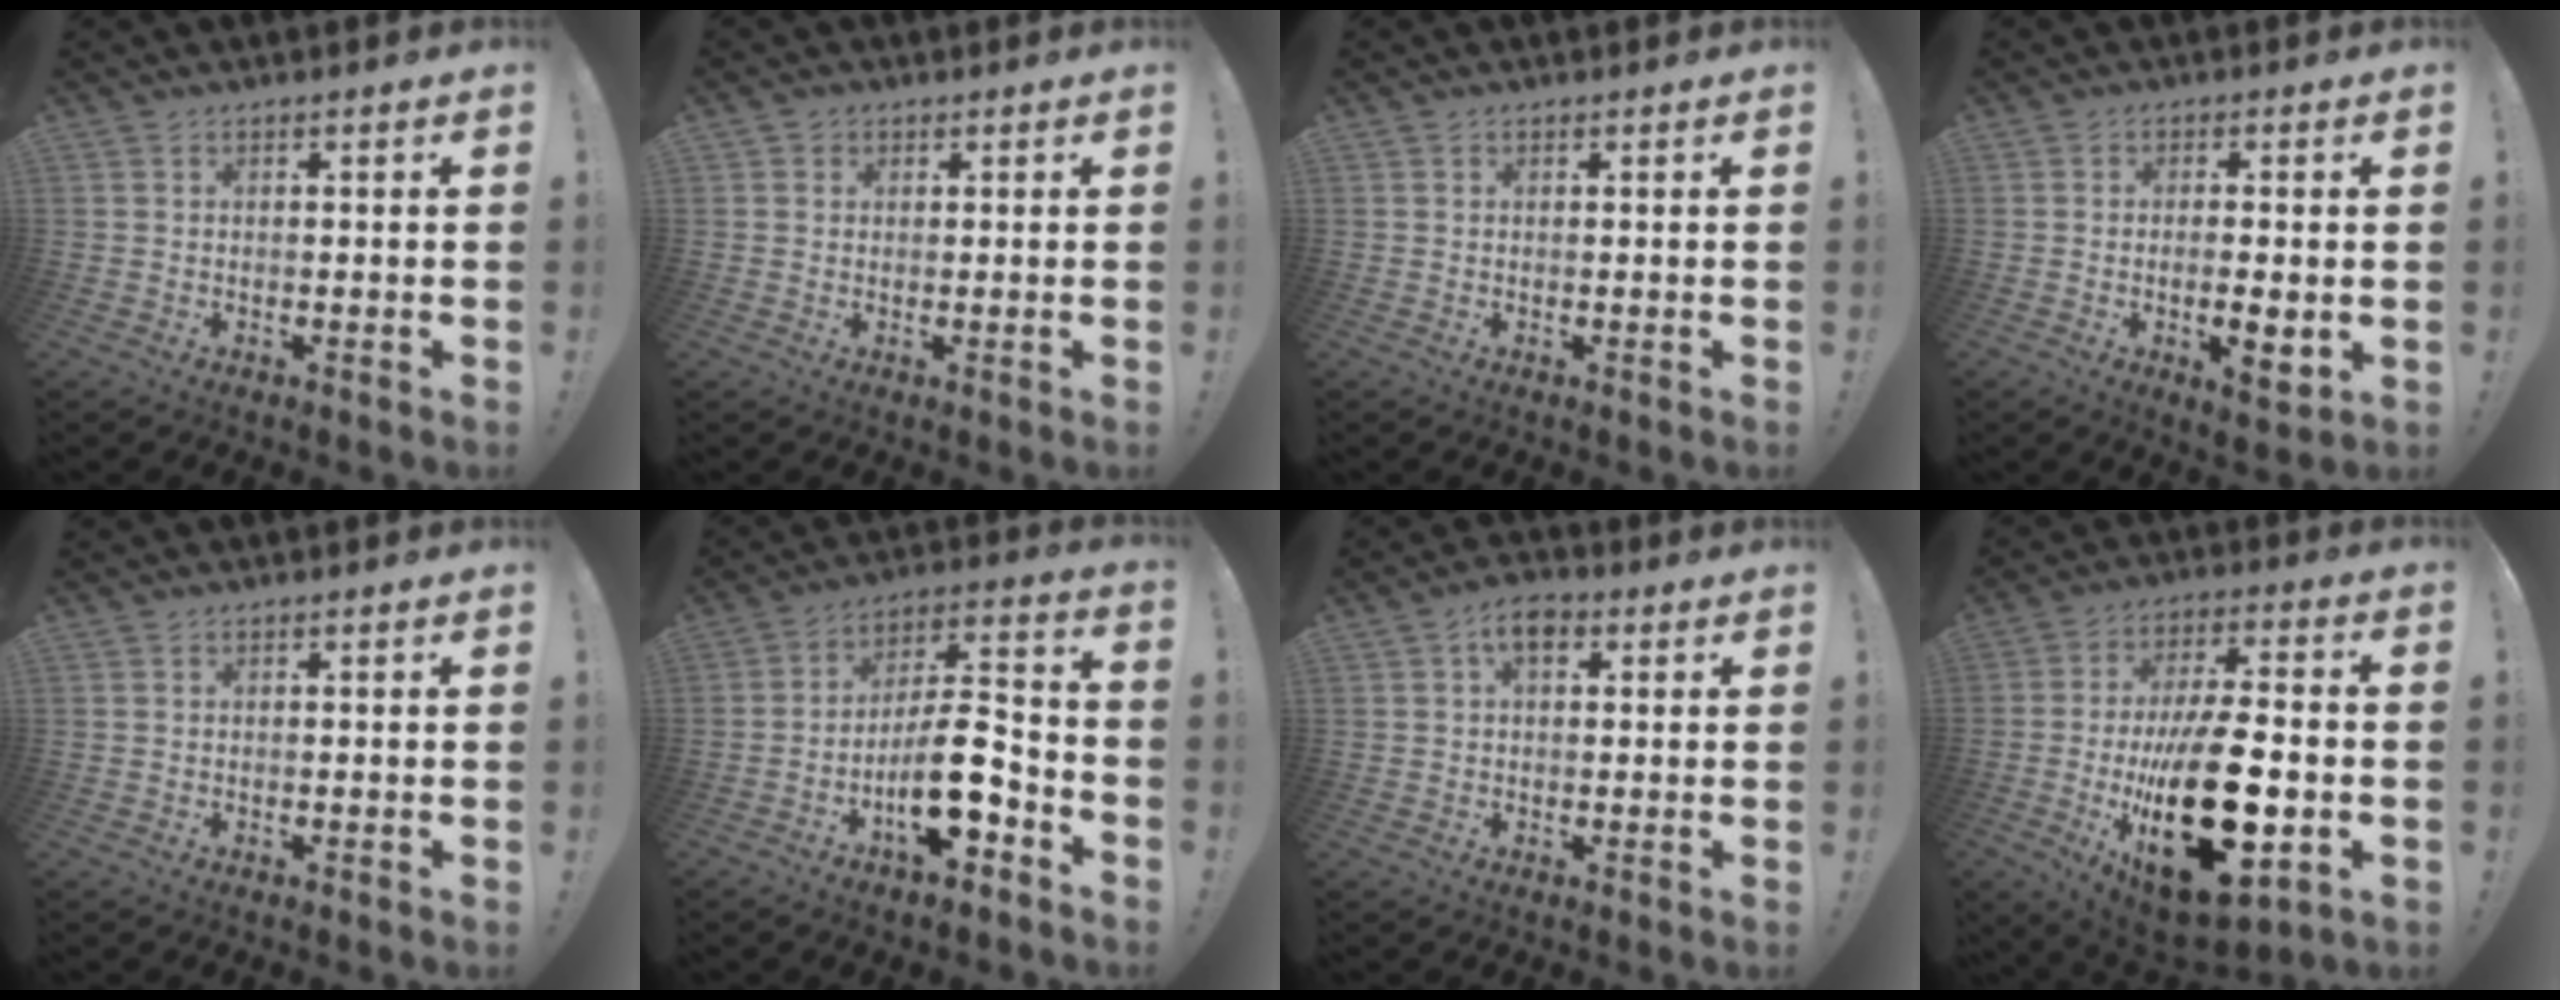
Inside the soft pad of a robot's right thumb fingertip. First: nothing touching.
{"total": 1.5, "force": [0.6, 1.4, 0.2], "torque": [-0.001, 0.001, 0.009]}
{"total": 0.0}
{"total": 6.6, "force": [-1.3, 1.9, 6.2], "torque": [-0.080, -0.002, -0.019]}
{"total": 0.0}
{"total": 16.0, "force": [-6.7, 5.9, 13.2], "torque": [-0.225, 0.042, -0.105]}
{"total": 5.4, "force": [1.8, 3.1, 4.0], "torque": [-0.066, 0.005, 0.030]}
{"total": 28.2, "force": [-5.3, 12.5, 24.7], "torque": [-0.438, 0.019, -0.070]}